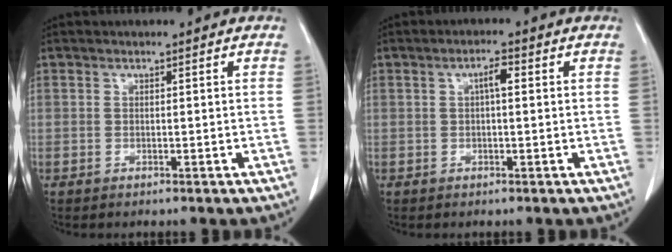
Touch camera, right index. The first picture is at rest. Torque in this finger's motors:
{"motor_torque": [0.28, -0.10, 0.06, 0.03]}